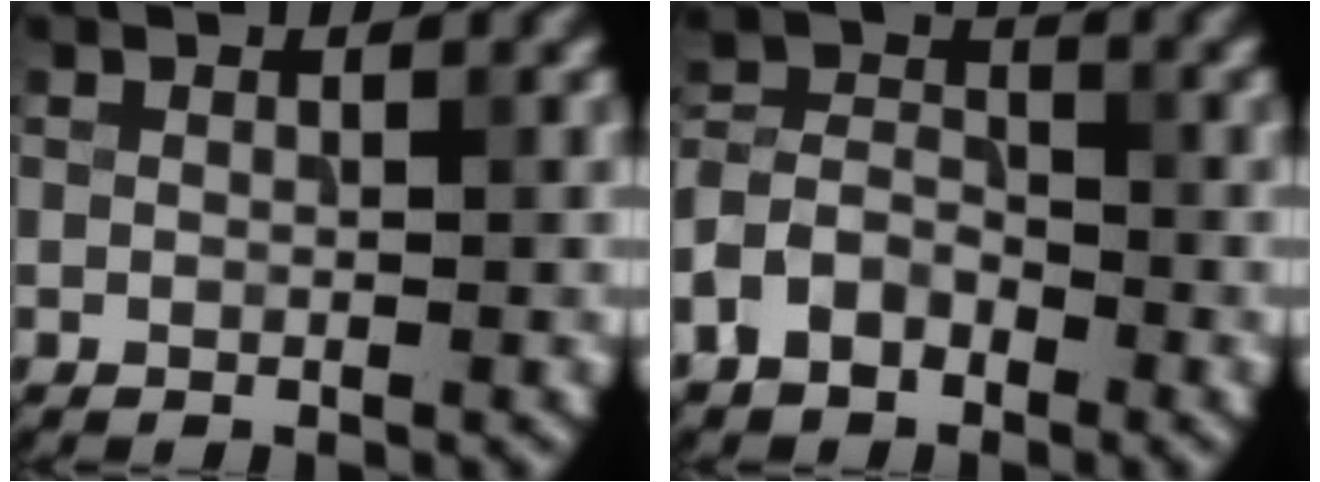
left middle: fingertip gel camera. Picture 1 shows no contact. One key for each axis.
{"total": 4.5, "fx": -2.8, "fy": 3.0, "fz": 1.9, "tx": -0.043, "ty": 0.004, "tz": -0.061}